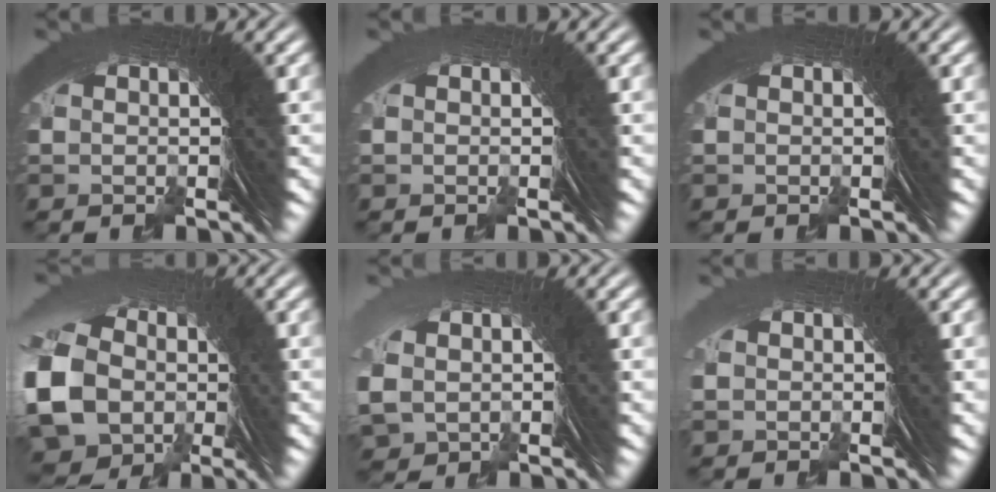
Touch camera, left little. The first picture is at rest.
{"total": 1.2, "force": [-0.6, -0.7, -0.8], "torque": [0.018, 0.004, -0.009]}
{"total": 0.0}
{"total": 10.8, "force": [-3.3, 9.2, 4.6], "torque": [-0.139, -0.057, -0.033]}
{"total": 1.9, "force": [-1.2, 1.4, -0.3], "torque": [-0.009, -0.018, -0.007]}
{"total": 1.7, "force": [-0.7, -0.9, -1.3], "torque": [0.025, 0.001, -0.007]}